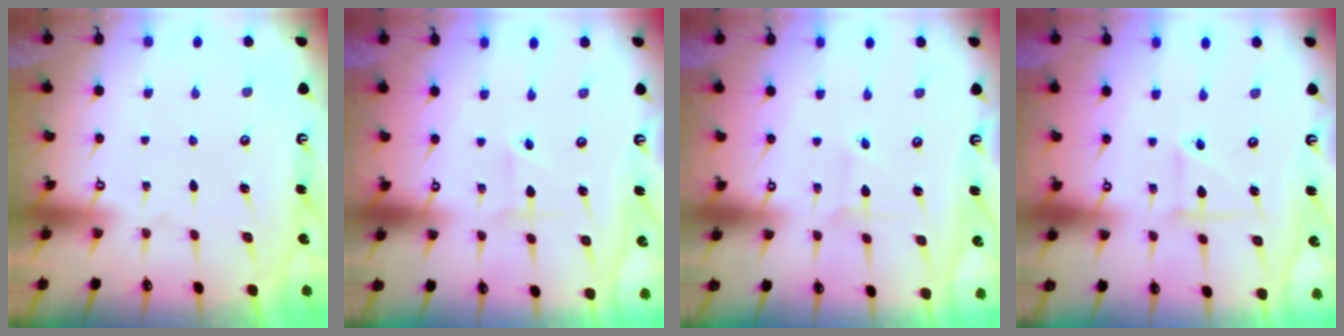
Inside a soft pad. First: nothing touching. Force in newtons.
{"total": 2.1, "press": 1.8, "slide": 1.1}
{"total": 2.2, "press": 2.2, "slide": 0.1}
{"total": 3.8, "press": 3.6, "slide": 1.0}